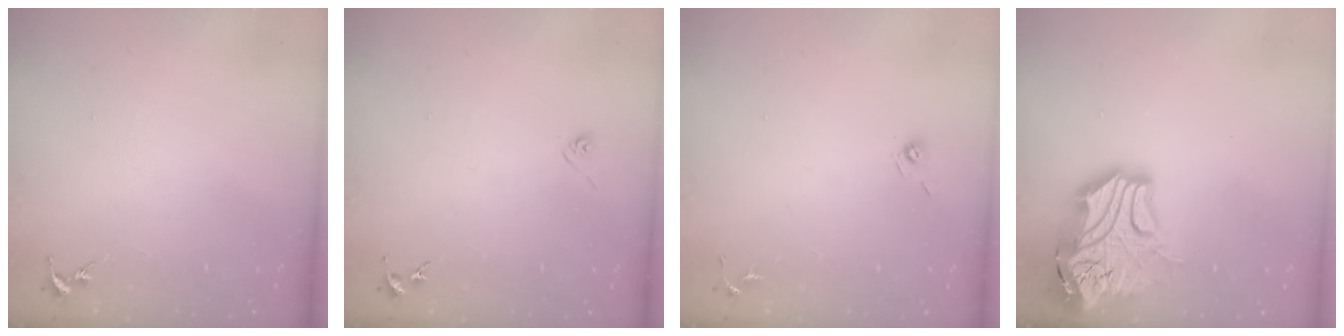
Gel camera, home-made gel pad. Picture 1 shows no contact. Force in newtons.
{"total": 2.9, "press": 2.8, "slide": 0.8}
{"total": 5.4, "press": 5.2, "slide": 1.4}
{"total": 19.5, "press": 19.3, "slide": 2.9}